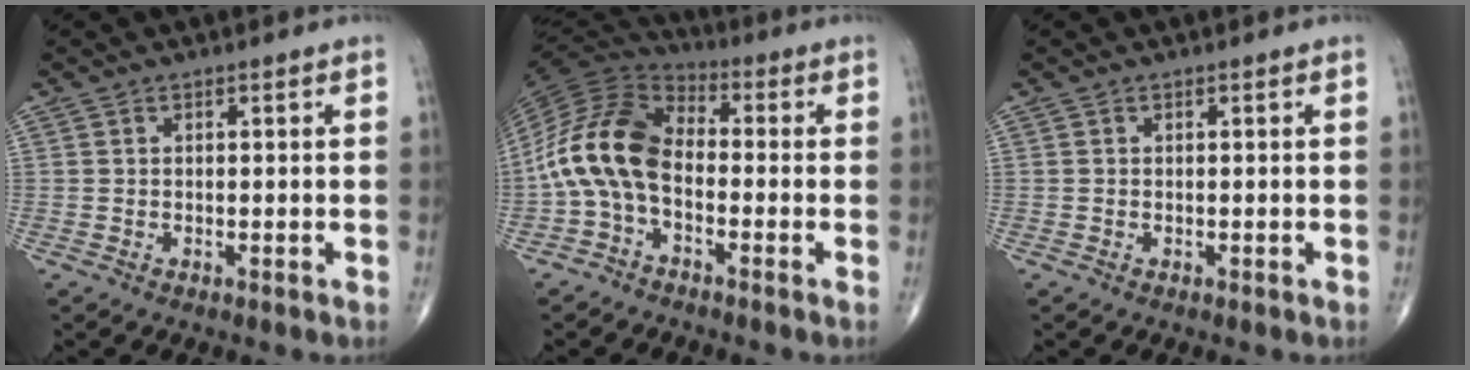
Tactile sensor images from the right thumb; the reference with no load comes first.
{"total": 13.7, "force": [-2.3, 8.5, 10.5], "torque": [-0.203, 0.047, -0.059]}
{"total": 0.0}